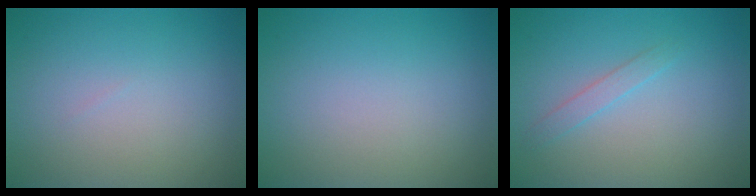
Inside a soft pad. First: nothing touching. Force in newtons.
{"total": 0.0}
{"total": 1.2, "press": 1.2, "slide": 0.1}